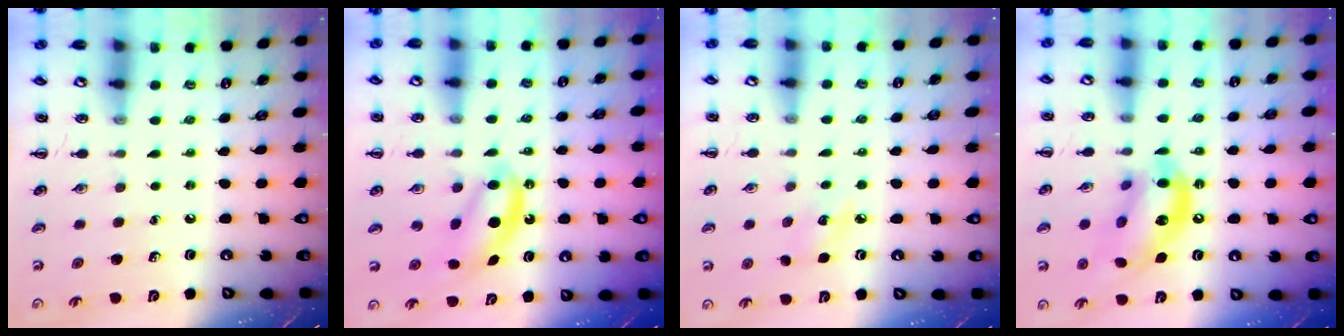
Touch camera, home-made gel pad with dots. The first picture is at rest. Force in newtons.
{"total": 6.3, "press": 6.3, "slide": 0.8}
{"total": 5.8, "press": 5.6, "slide": 1.5}
{"total": 14.2, "press": 13.8, "slide": 3.3}